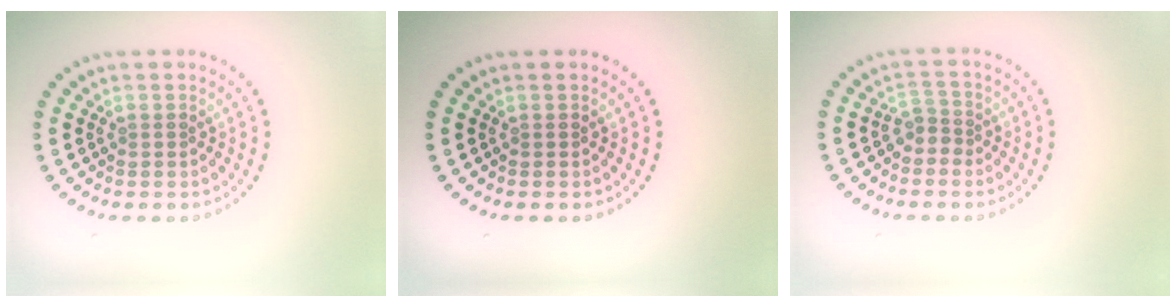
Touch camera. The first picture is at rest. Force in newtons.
{"total": 0.0}
{"total": 1.8, "press": 1.1, "slide": 1.3}